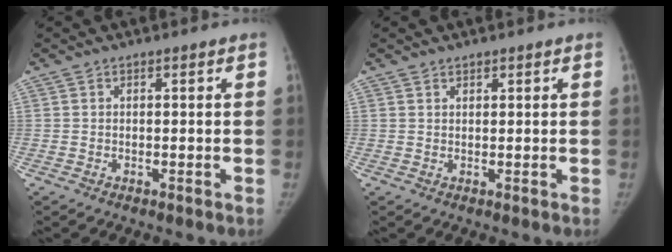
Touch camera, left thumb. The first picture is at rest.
{"total": 1.0, "force": [0.9, 0.4, 0.3], "torque": [0.001, -0.006, 0.013]}